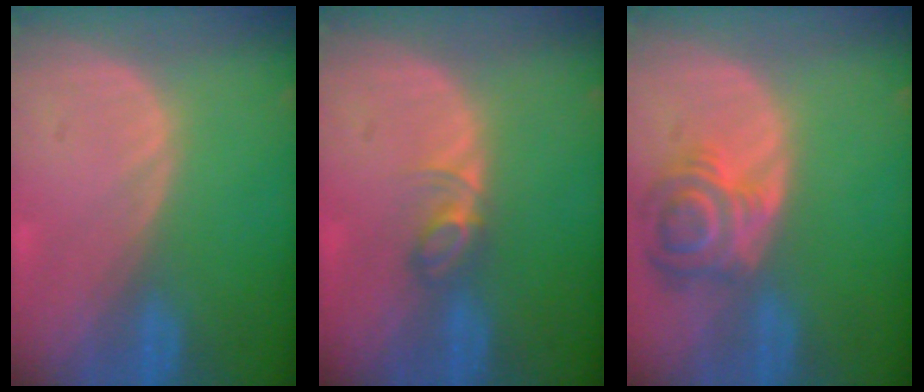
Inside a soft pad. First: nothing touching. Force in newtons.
{"total": 2.8, "press": 2.8, "slide": 0.4}
{"total": 6.1, "press": 6.1, "slide": 0.3}